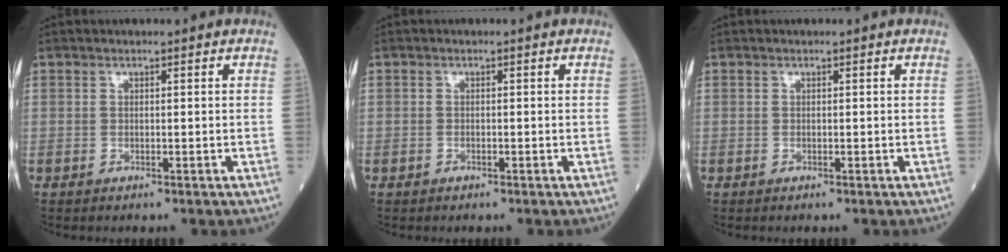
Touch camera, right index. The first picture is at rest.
{"total": 0.6, "force": [-0.3, 0.5, 0.2], "torque": [-0.004, 0.001, -0.004]}
{"total": 0.0}